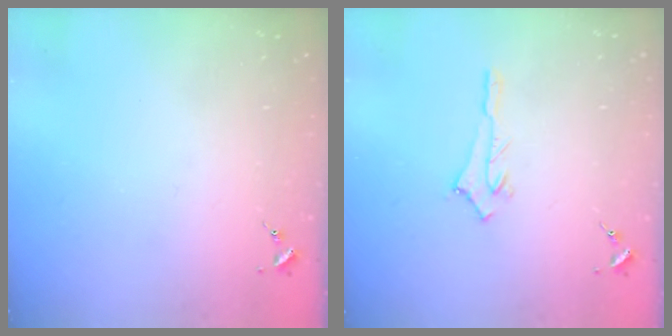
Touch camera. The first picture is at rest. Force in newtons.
{"total": 2.6, "press": 2.6, "slide": 0.4}